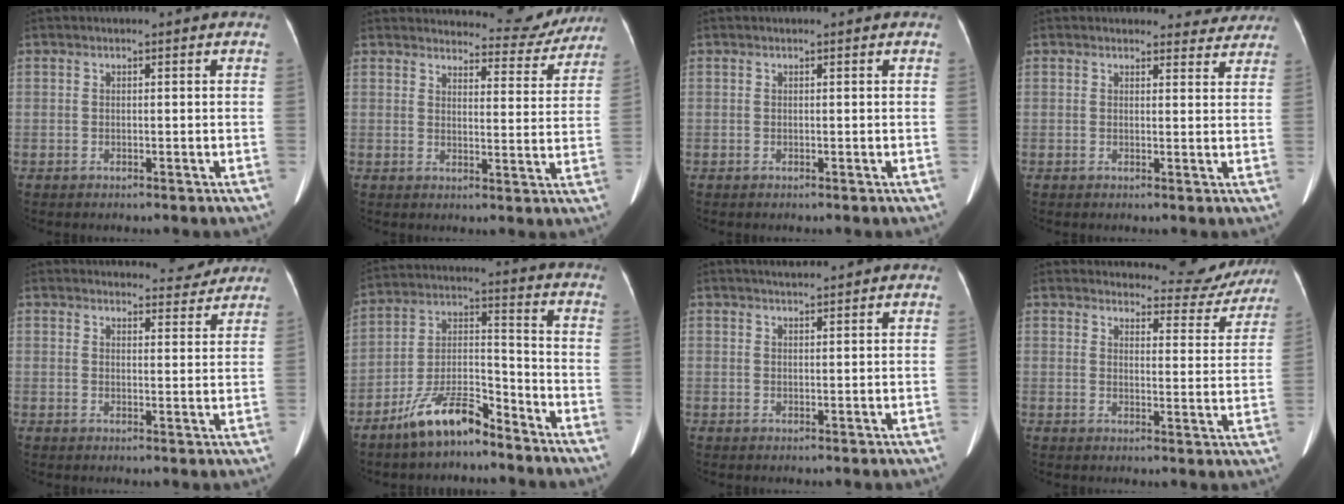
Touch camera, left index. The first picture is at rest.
{"total": 11.0, "force": [10.7, 2.7, 1.1], "torque": [0.007, -0.020, 0.112]}
{"total": 0.0}
{"total": 5.3, "force": [5.0, 1.9, -0.2], "torque": [0.022, -0.007, 0.035]}
{"total": 7.6, "force": [7.4, 1.7, 0.9], "torque": [0.004, -0.004, 0.074]}
{"total": 10.5, "force": [-8.2, 2.6, 6.0], "torque": [-0.122, 0.006, -0.153]}
{"total": 2.2, "force": [2.1, -0.2, 0.6], "torque": [-0.006, 0.014, 0.038]}
{"total": 11.3, "force": [10.9, 2.9, 0.9], "torque": [0.011, -0.022, 0.112]}